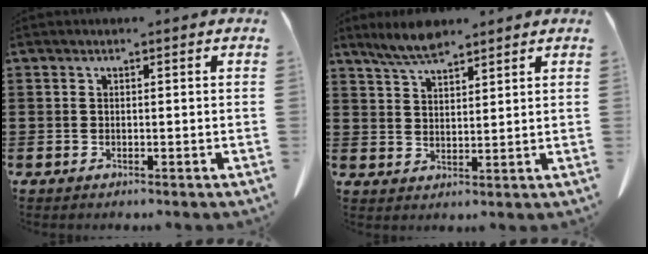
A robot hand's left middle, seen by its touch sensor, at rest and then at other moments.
{"total": 5.2, "force": [4.3, 1.3, 2.5], "torque": [-0.060, -0.010, 0.080]}